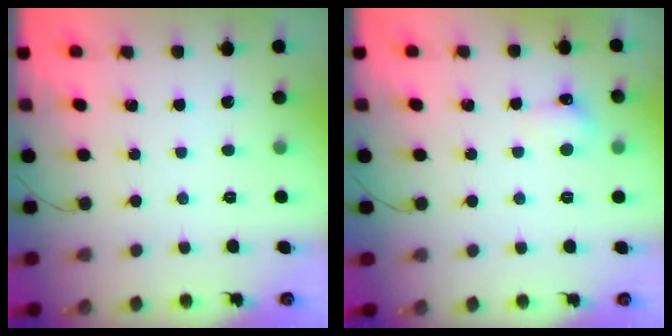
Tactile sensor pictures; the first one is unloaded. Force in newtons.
{"total": 4.9, "press": 4.6, "slide": 1.5}